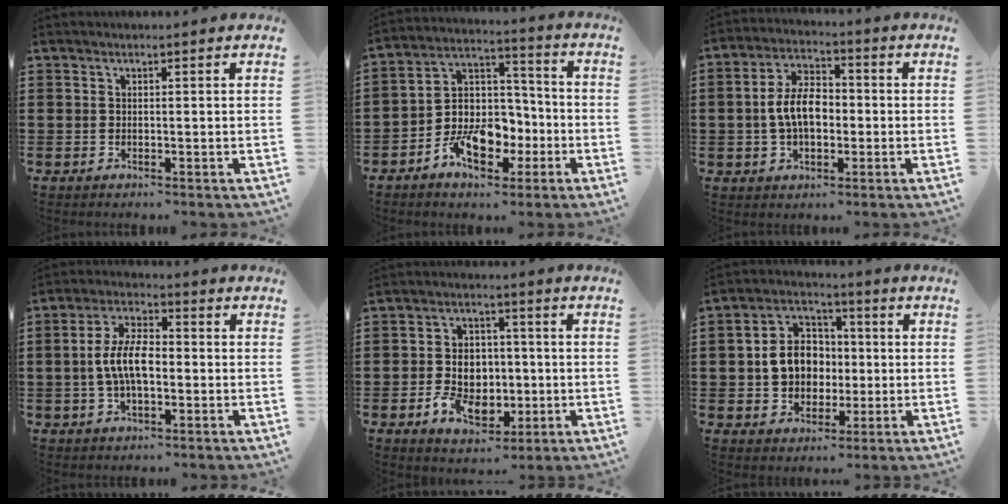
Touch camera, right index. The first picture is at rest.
{"total": 10.3, "force": [-4.8, 6.8, 6.2], "torque": [-0.114, 0.014, -0.087]}
{"total": 7.6, "force": [-0.6, 4.4, 6.1], "torque": [-0.135, 0.007, -0.017]}
{"total": 7.6, "force": [-0.8, 3.4, 6.7], "torque": [-0.147, 0.000, -0.021]}
{"total": 7.6, "force": [-1.4, 5.7, 4.8], "torque": [-0.092, 0.005, -0.025]}
{"total": 7.8, "force": [-0.5, 6.5, 4.2], "torque": [-0.095, 0.017, -0.011]}